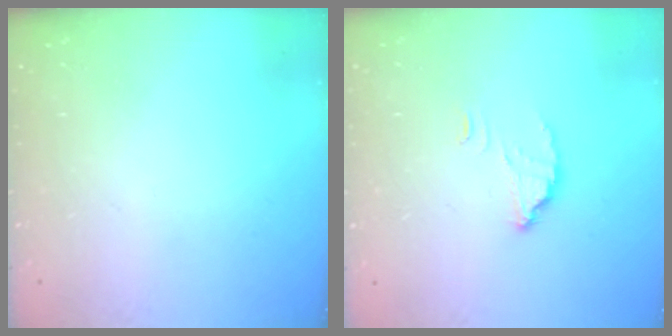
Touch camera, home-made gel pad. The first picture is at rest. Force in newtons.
{"total": 2.5, "press": 2.5, "slide": 0.0}